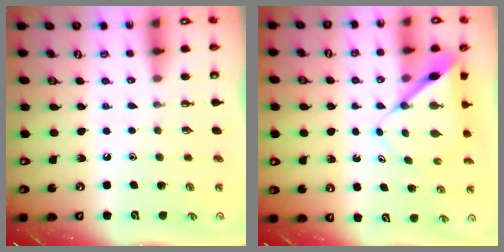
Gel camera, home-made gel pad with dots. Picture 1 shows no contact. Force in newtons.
{"total": 7.8, "press": 7.8, "slide": 0.7}